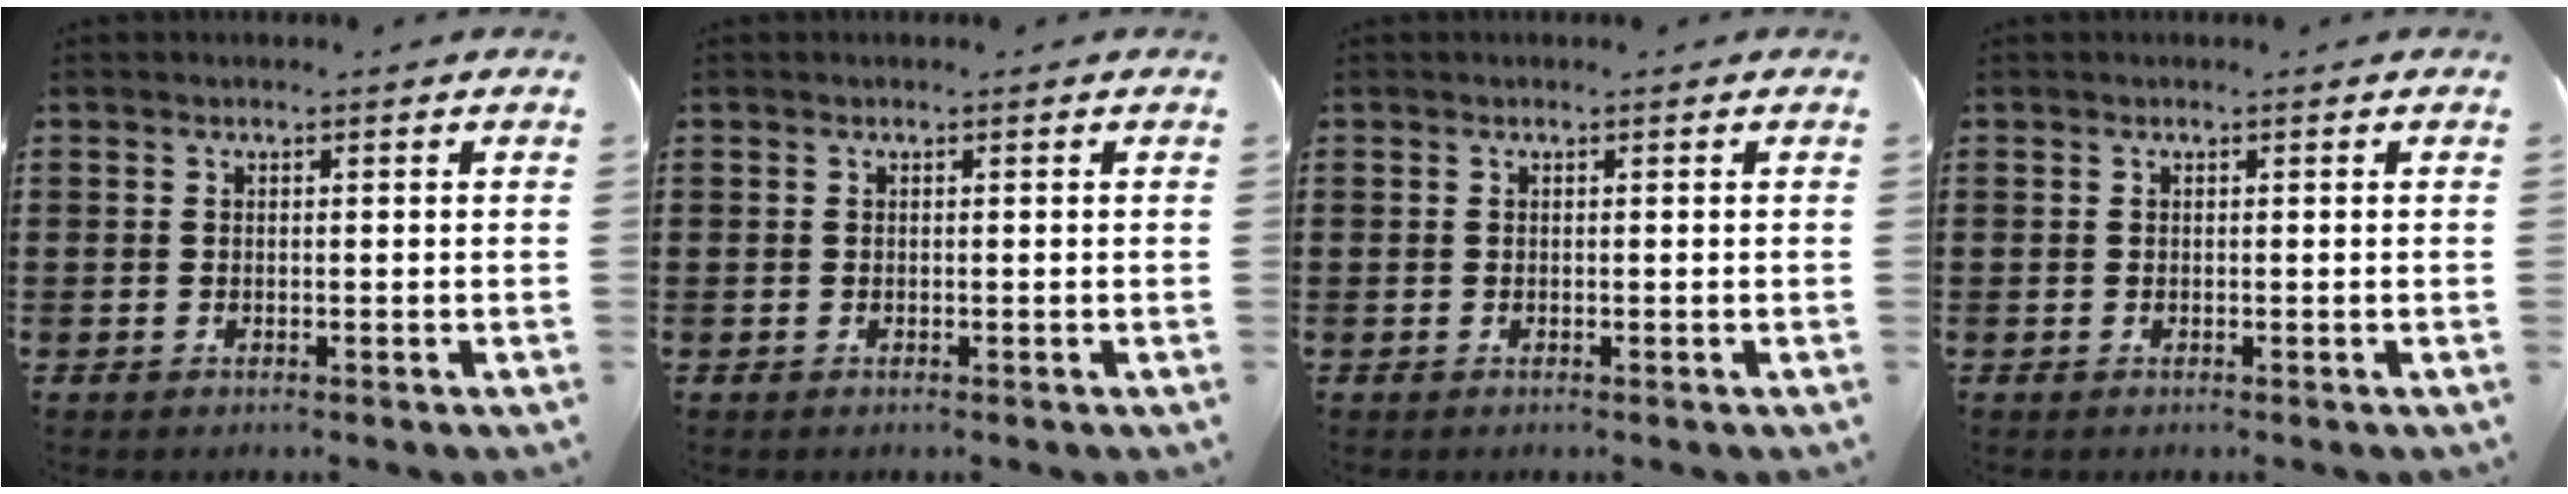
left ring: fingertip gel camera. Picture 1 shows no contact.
{"total": 0.0}
{"total": 0.0}
{"total": 0.0}